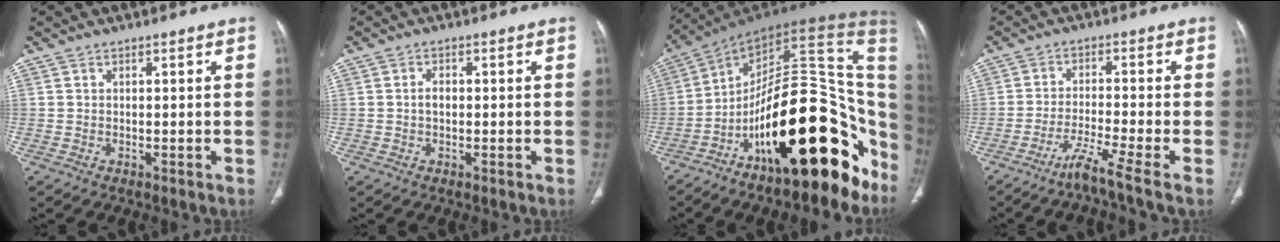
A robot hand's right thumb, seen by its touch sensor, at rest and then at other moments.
{"total": 1.8, "force": [-0.1, 1.2, 1.3], "torque": [-0.020, 0.006, -0.004]}
{"total": 31.0, "force": [-11.1, 12.5, 26.1], "torque": [-0.268, 0.092, -0.170]}
{"total": 6.4, "force": [-4.2, -1.1, 4.6], "torque": [-0.100, 0.006, -0.086]}